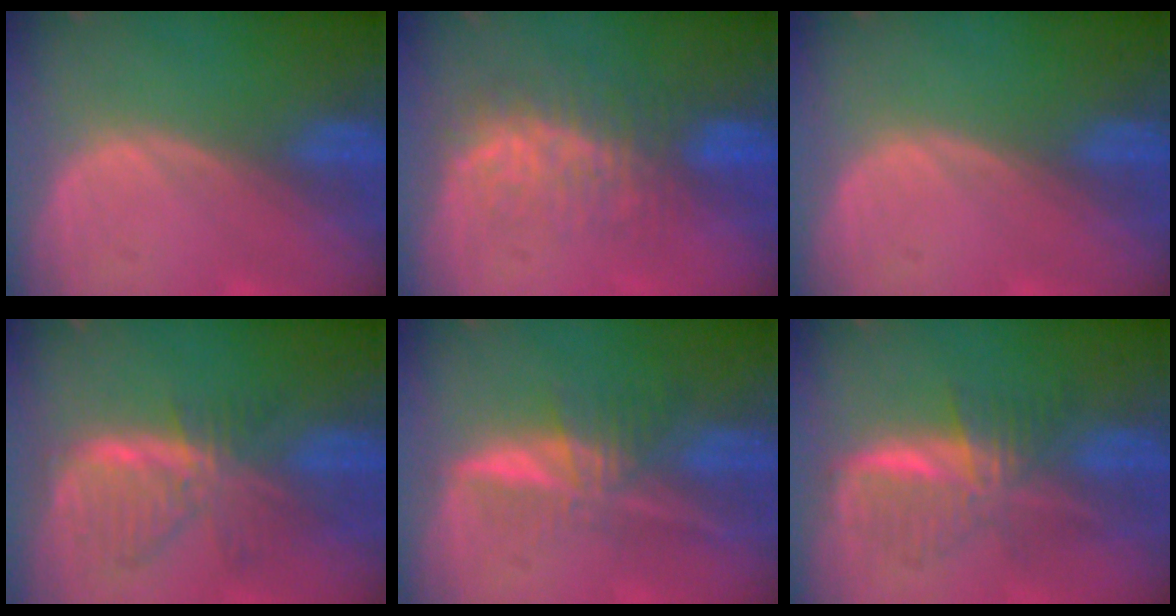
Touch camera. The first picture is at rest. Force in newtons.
{"total": 8.0, "press": 7.4, "slide": 3.0}
{"total": 0.0}
{"total": 7.4, "press": 6.7, "slide": 3.0}
{"total": 6.4, "press": 5.7, "slide": 3.1}
{"total": 6.3, "press": 6.3, "slide": 0.1}